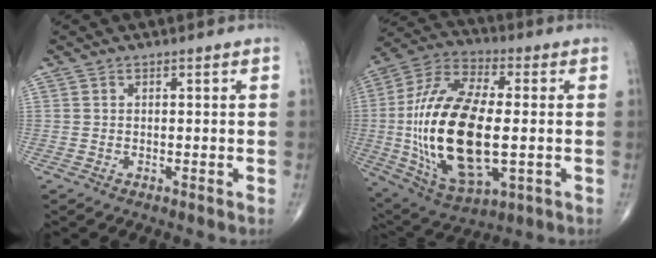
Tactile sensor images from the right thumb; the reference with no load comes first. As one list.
[{"total": 25.7, "force": [-1.8, 11.9, 22.6], "torque": [-0.459, 0.003, -0.019]}]